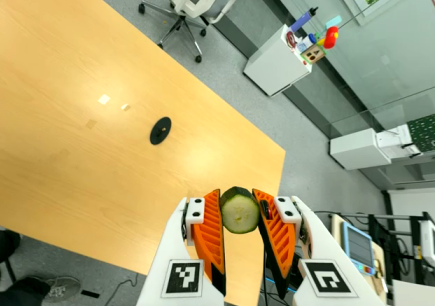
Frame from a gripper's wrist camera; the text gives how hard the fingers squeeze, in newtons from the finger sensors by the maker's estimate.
{"total": 9.1, "left": 8.5, "right": 9.6}